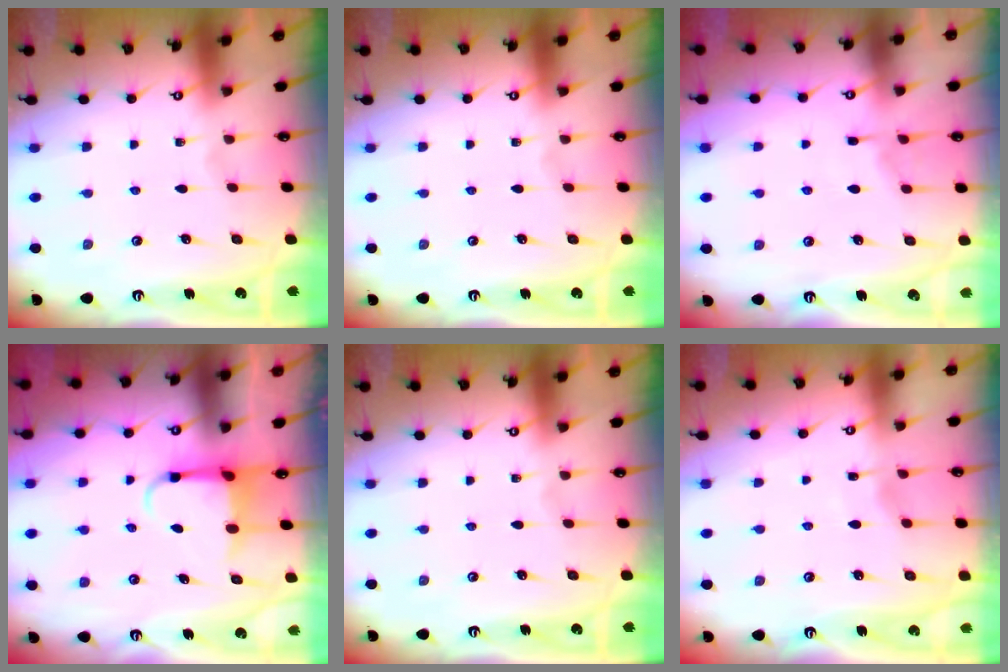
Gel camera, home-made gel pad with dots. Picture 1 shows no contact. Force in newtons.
{"total": 0.0}
{"total": 4.1, "press": 4.0, "slide": 0.6}
{"total": 3.9, "press": 3.8, "slide": 0.9}
{"total": 0.0}
{"total": 3.0, "press": 2.9, "slide": 0.3}